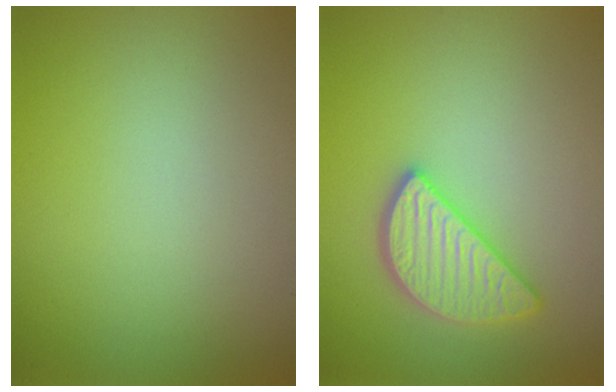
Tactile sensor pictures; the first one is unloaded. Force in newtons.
{"total": 3.8, "press": 3.7, "slide": 0.7}